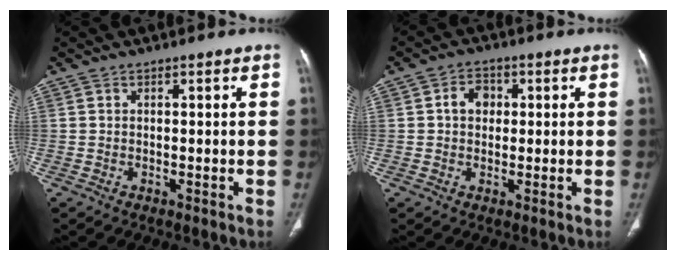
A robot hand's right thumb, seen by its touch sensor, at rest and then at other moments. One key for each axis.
{"total": 4.4, "fx": 0.7, "fy": 3.4, "fz": 2.6, "tx": -0.028, "ty": 0.009, "tz": 0.007}